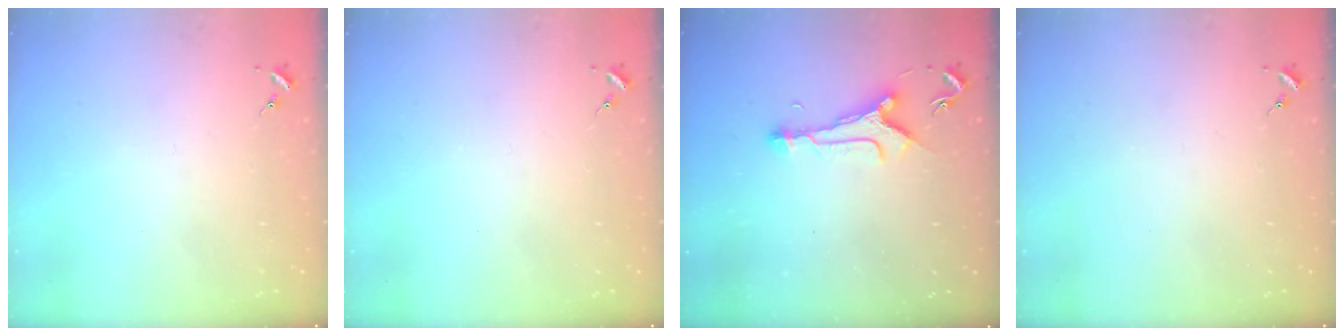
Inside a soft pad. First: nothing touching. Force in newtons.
{"total": 0.0}
{"total": 8.5, "press": 8.5, "slide": 0.6}
{"total": 0.0}